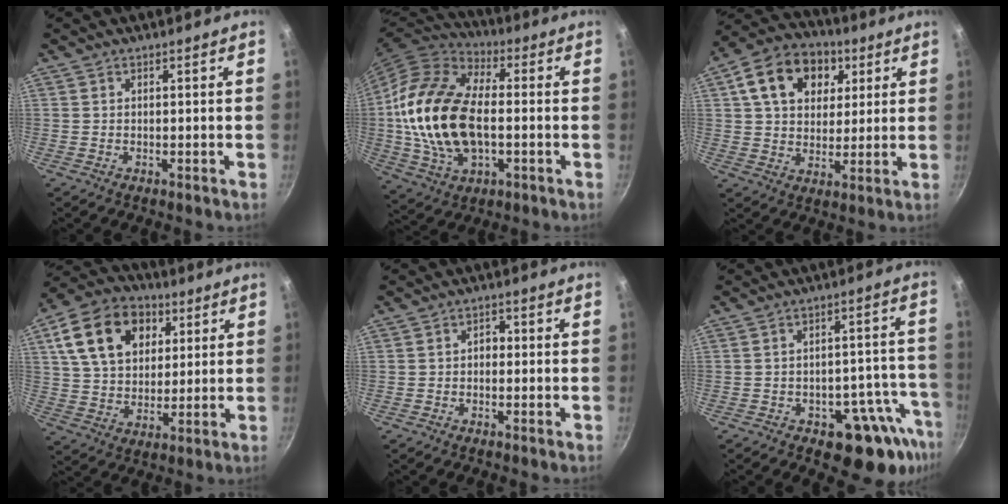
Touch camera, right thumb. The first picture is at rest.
{"total": 22.1, "force": [-0.9, 13.2, 17.7], "torque": [-0.334, 0.022, -0.021]}
{"total": 16.0, "force": [5.8, 11.8, 9.2], "torque": [-0.131, 0.007, 0.087]}
{"total": 18.0, "force": [6.6, 12.8, 10.8], "torque": [-0.168, 0.000, 0.109]}
{"total": 2.1, "force": [-0.3, 1.6, 1.3], "torque": [-0.009, 0.008, -0.009]}
{"total": 13.1, "force": [-6.8, 7.1, 8.7], "torque": [-0.045, 0.054, -0.082]}